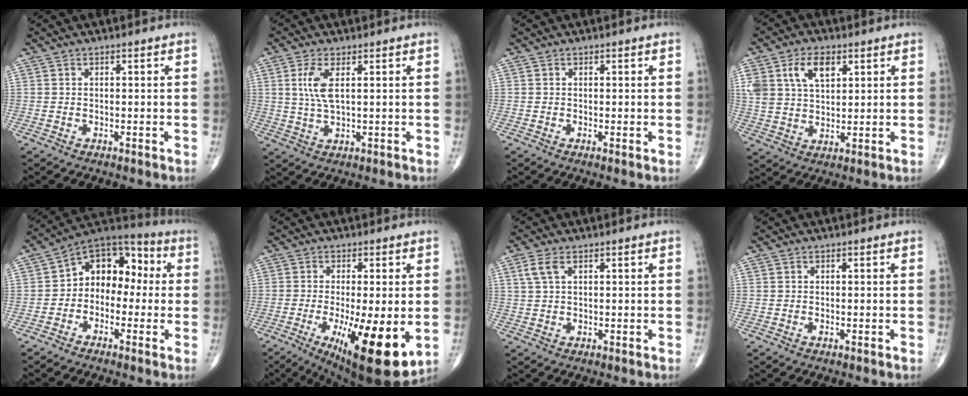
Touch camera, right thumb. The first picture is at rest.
{"total": 5.4, "force": [1.5, 1.9, 4.9], "torque": [-0.115, -0.006, 0.035]}
{"total": 0.5, "force": [0.0, 0.1, 0.5], "torque": [-0.015, -0.003, -0.002]}
{"total": 9.6, "force": [4.1, 5.7, 6.6], "torque": [-0.116, -0.008, 0.081]}
{"total": 11.8, "force": [-0.1, 8.5, 8.1], "torque": [-0.075, 0.048, -0.024]}
{"total": 16.2, "force": [-4.1, 4.3, 15.1], "torque": [-0.217, -0.029, -0.046]}
{"total": 3.2, "force": [1.3, 1.5, 2.5], "torque": [-0.064, 0.012, 0.032]}
{"total": 0.0}